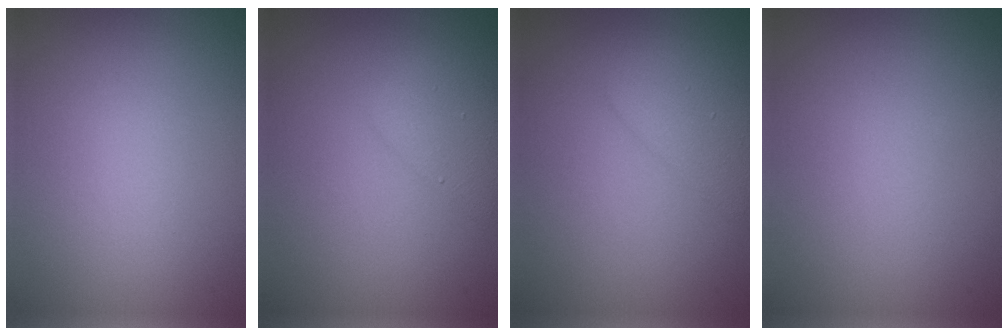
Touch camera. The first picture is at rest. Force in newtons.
{"total": 2.1, "press": 2.1, "slide": 0.2}
{"total": 2.8, "press": 2.8, "slide": 0.1}
{"total": 0.0}